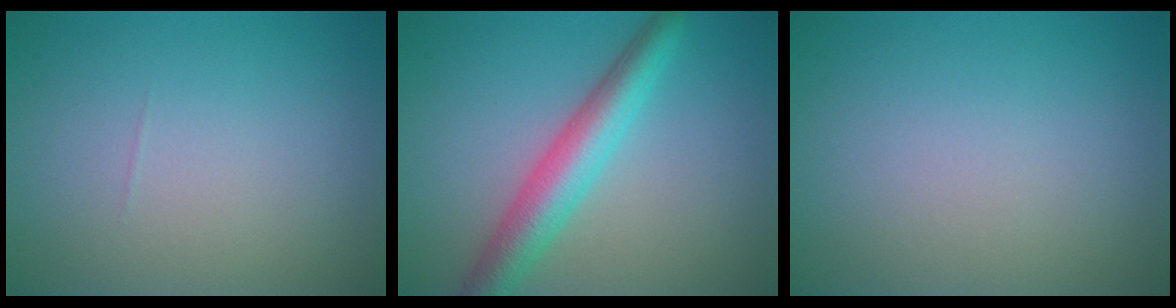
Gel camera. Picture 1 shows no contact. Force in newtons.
{"total": 5.0, "press": 5.0, "slide": 0.0}
{"total": 0.0}